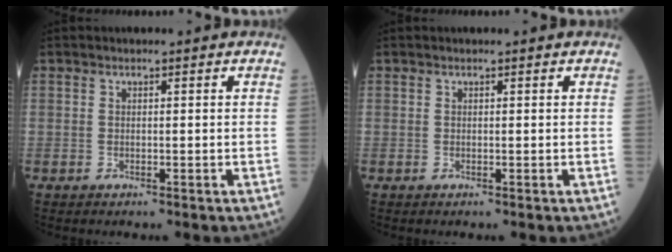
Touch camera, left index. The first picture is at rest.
{"total": 0.0}